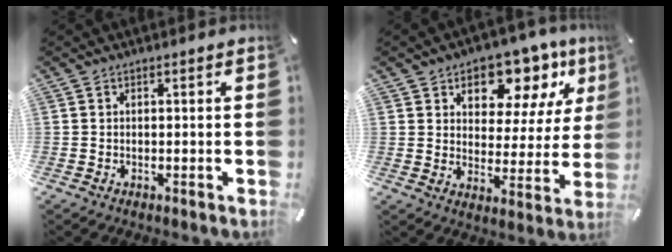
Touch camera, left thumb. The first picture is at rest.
{"total": 11.2, "force": [7.8, 6.8, 4.3], "torque": [-0.057, -0.066, 0.136]}